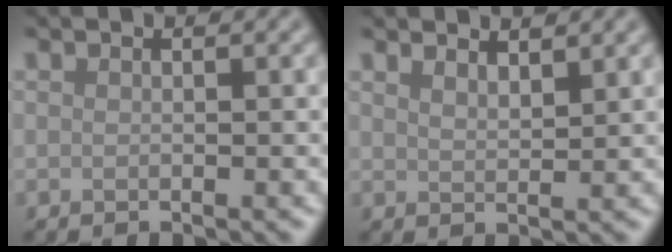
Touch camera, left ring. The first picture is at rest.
{"total": 1.9, "force": [1.7, 0.4, 0.7], "torque": [-0.008, 0.001, 0.029]}